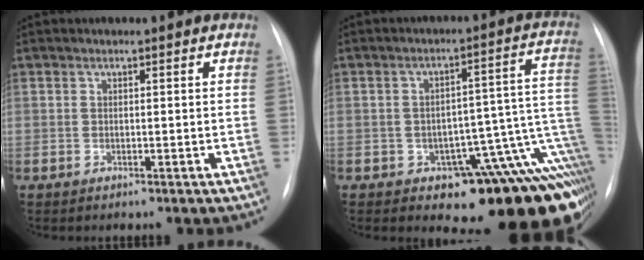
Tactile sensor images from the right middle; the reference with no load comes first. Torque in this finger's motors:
{"motor_torque": [1.16, -0.98, 0.30, 0.07]}